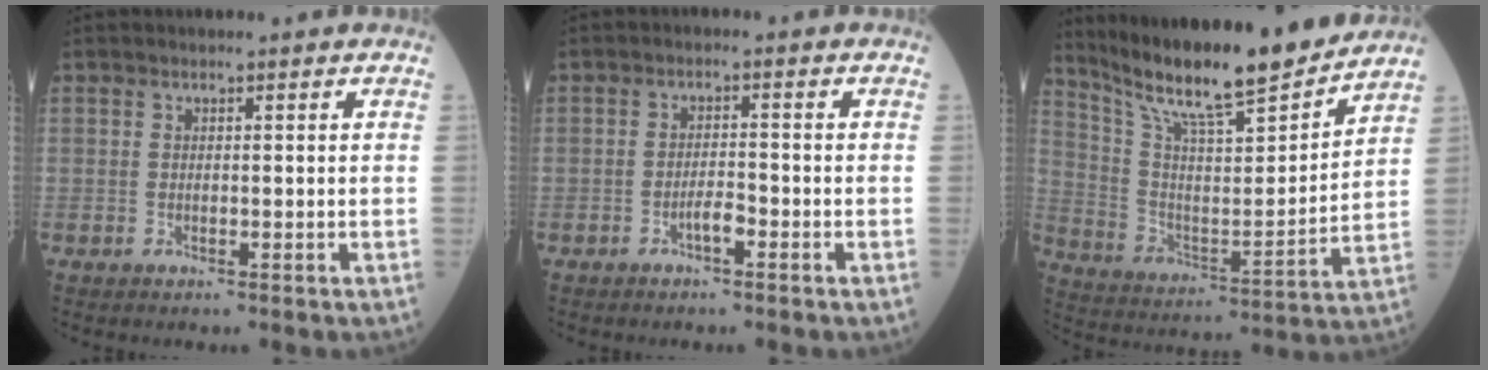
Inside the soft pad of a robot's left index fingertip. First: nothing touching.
{"total": 2.2, "force": [-1.4, 0.4, 1.6], "torque": [-0.027, 0.003, -0.026]}
{"total": 19.7, "force": [17.1, 1.1, 9.7], "torque": [-0.172, -0.008, 0.285]}